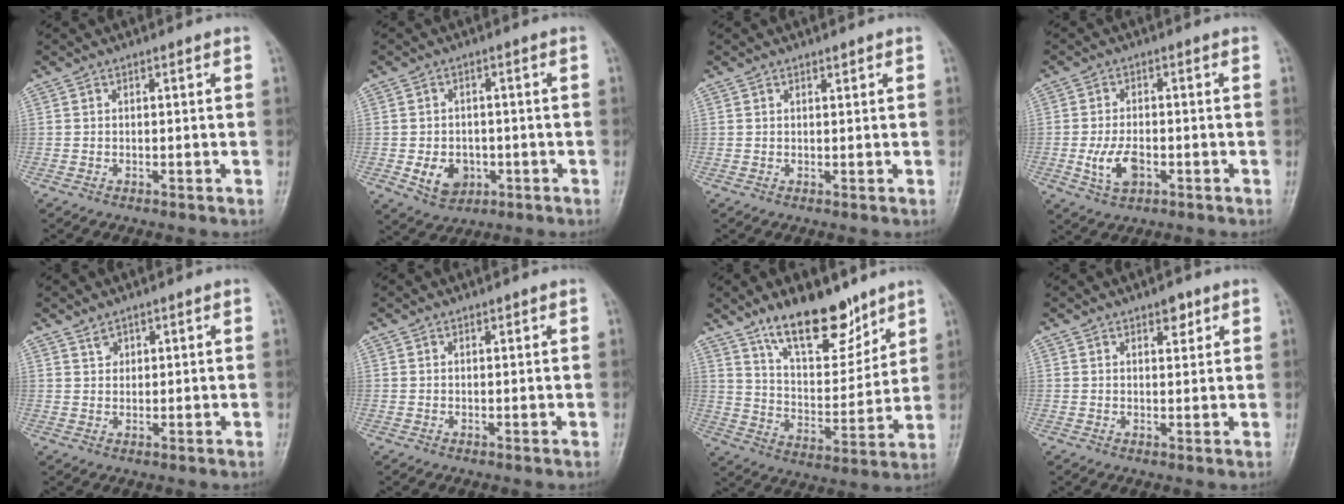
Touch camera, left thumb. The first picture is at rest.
{"total": 6.1, "force": [-1.8, 4.8, 3.3], "torque": [-0.032, 0.007, -0.019]}
{"total": 0.7, "force": [0.6, 0.3, 0.3], "torque": [-0.005, -0.004, 0.009]}
{"total": 5.7, "force": [-1.7, 3.2, 4.4], "torque": [-0.084, 0.005, -0.028]}
{"total": 1.9, "force": [1.4, 1.2, 0.5], "torque": [0.003, -0.008, 0.025]}
{"total": 0.5, "force": [0.4, 0.2, 0.2], "torque": [-0.004, -0.003, 0.007]}
{"total": 16.2, "force": [11.6, 6.7, 9.1], "torque": [-0.102, -0.080, 0.203]}
{"total": 3.0, "force": [1.8, 1.5, 1.8], "torque": [-0.012, -0.009, 0.027]}